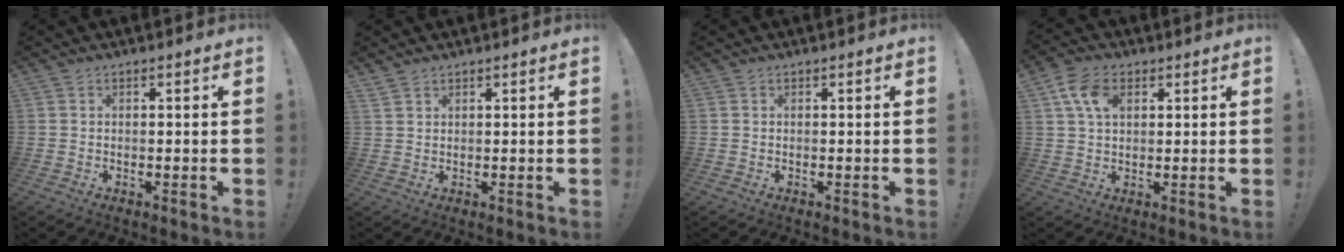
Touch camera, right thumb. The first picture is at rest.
{"total": 1.9, "force": [1.6, 0.8, 0.6], "torque": [-0.006, -0.012, 0.031]}
{"total": 0.0}
{"total": 8.6, "force": [3.2, 5.6, 5.8], "torque": [-0.115, 0.006, 0.063]}